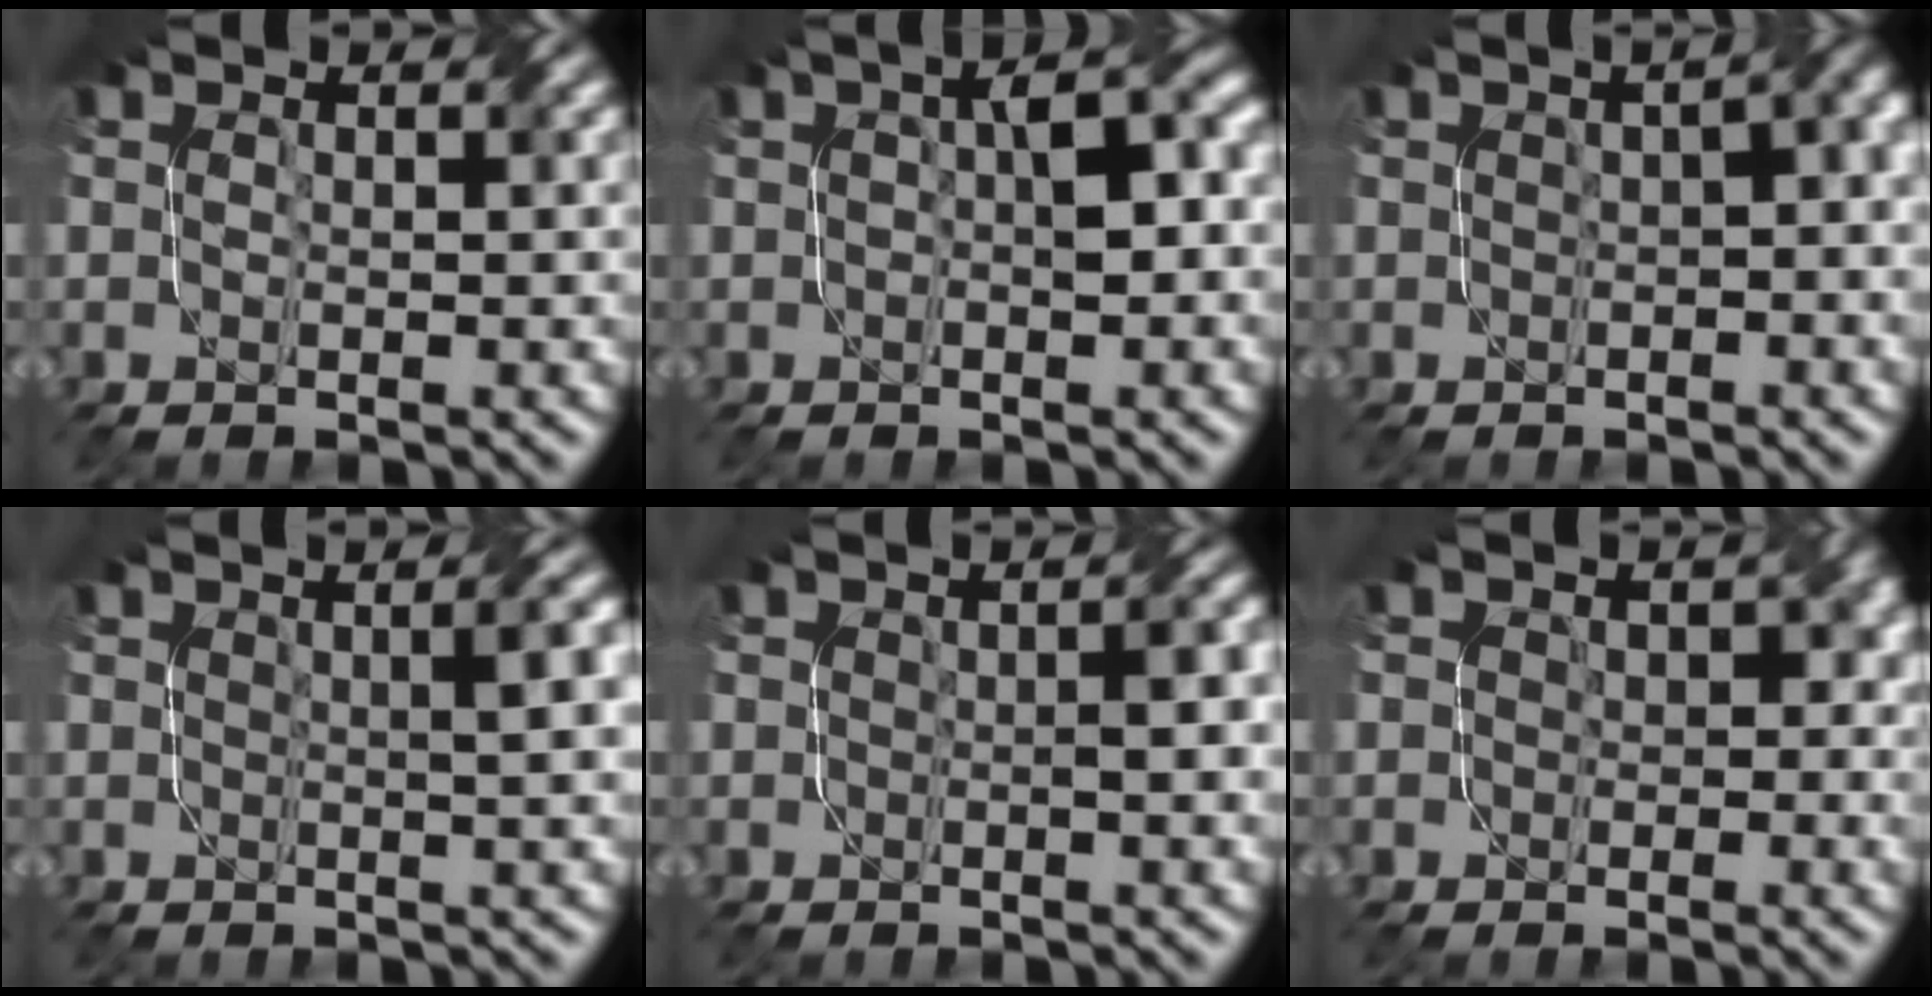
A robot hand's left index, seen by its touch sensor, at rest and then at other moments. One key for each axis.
{"total": 4.1, "fx": 0.3, "fy": 1.5, "fz": 3.8, "tx": -0.056, "ty": 0.015, "tz": 0.006}
{"total": 9.4, "fx": 0.9, "fy": 4.5, "fz": 8.2, "tx": -0.034, "ty": 0.038, "tz": -0.020}
{"total": 2.6, "fx": 0.2, "fy": 0.6, "fz": 2.6, "tx": -0.023, "ty": 0.013, "tz": 0.002}
{"total": 1.6, "fx": -0.6, "fy": 0.5, "fz": 1.4, "tx": -0.016, "ty": 0.006, "tz": -0.007}
{"total": 3.7, "fx": -0.3, "fy": 3.1, "fz": 2.0, "tx": 0.000, "ty": 0.009, "tz": -0.006}